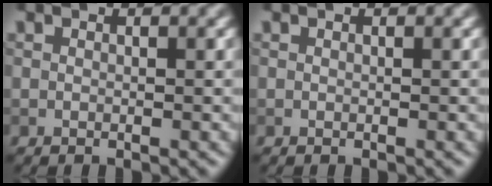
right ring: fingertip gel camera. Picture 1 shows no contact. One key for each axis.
{"total": 0.0}